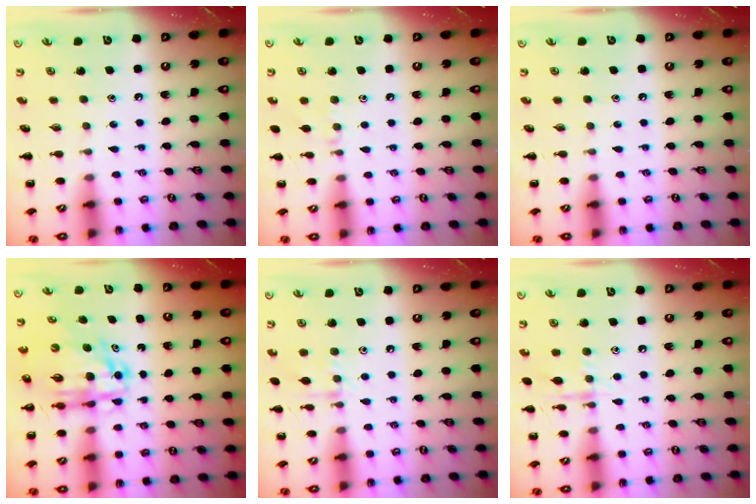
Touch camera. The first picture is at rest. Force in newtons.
{"total": 5.0, "press": 4.7, "slide": 1.6}
{"total": 0.0}
{"total": 8.6, "press": 8.0, "slide": 3.2}
{"total": 7.1, "press": 6.9, "slide": 1.6}
{"total": 8.1, "press": 8.1, "slide": 0.7}